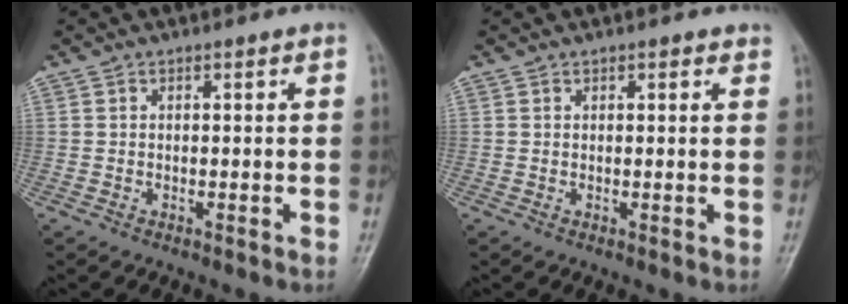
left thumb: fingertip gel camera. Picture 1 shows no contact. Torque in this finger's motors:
{"motor_torque": [-0.12, -0.16, -0.24, -0.22, 0.00]}